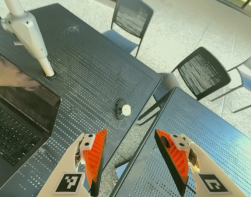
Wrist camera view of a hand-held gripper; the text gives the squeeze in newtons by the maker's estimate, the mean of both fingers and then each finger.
{"total": 0.0}